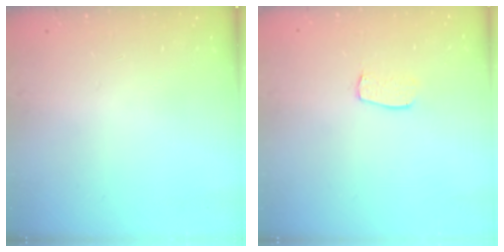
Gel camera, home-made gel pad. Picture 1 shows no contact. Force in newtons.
{"total": 5.9, "press": 5.9, "slide": 0.3}